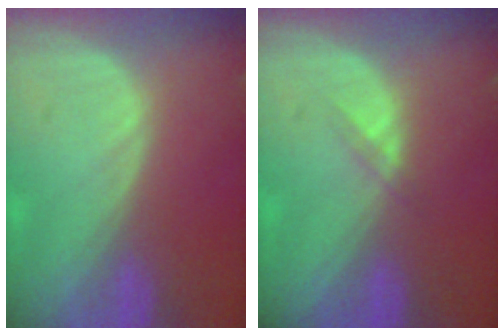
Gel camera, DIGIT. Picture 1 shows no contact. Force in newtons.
{"total": 1.4, "press": 1.1, "slide": 0.8}